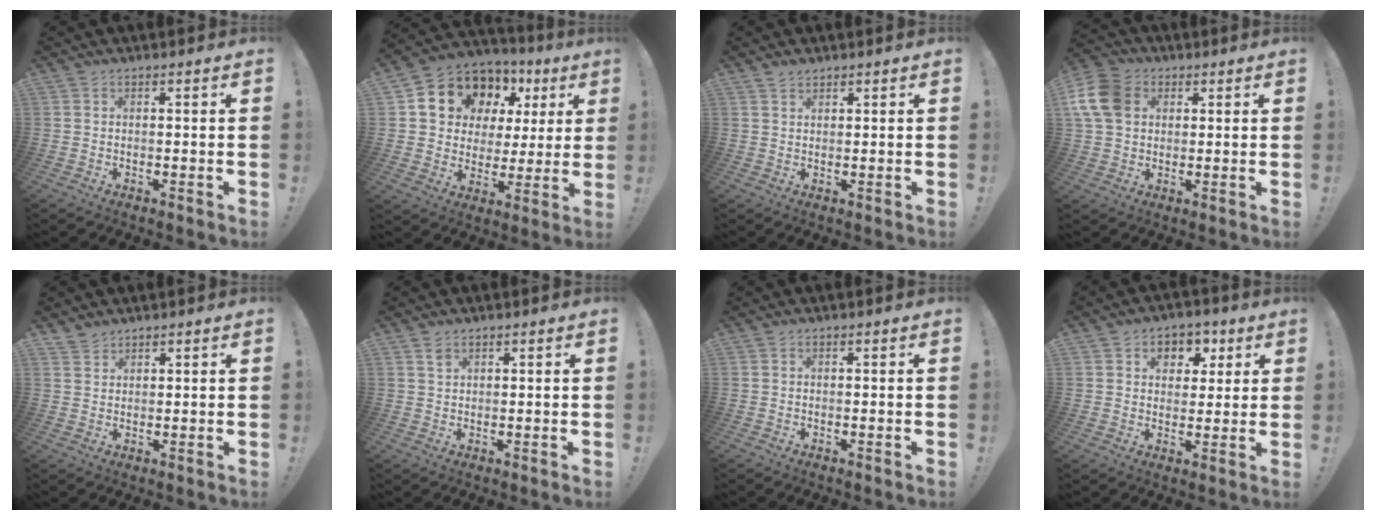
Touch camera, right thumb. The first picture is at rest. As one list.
[{"total": 11.5, "force": [7.2, 8.4, 3.3], "torque": [-0.059, -0.057, 0.143]}, {"total": 1.6, "force": [1.4, 0.6, 0.5], "torque": [-0.008, -0.007, 0.026]}, {"total": 12.5, "force": [3.3, 9.7, 7.2], "torque": [-0.139, -0.001, 0.069]}, {"total": 2.4, "force": [2.2, 0.8, 0.2], "torque": [0.000, -0.018, 0.042]}, {"total": 1.7, "force": [1.2, 1.0, 0.6], "torque": [0.001, -0.008, 0.021]}, {"total": 0.0}, {"total": 6.7, "force": [2.3, 5.9, 2.3], "torque": [-0.018, -0.011, 0.043]}]